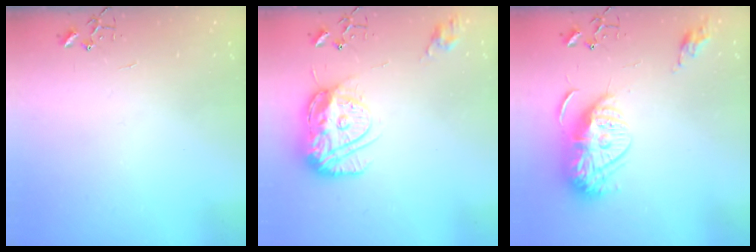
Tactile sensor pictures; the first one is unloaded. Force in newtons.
{"total": 15.2, "press": 15.1, "slide": 1.5}
{"total": 15.5, "press": 15.4, "slide": 1.4}